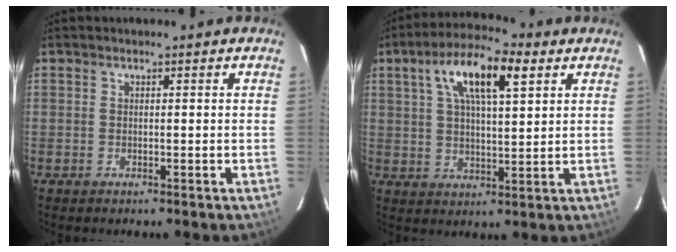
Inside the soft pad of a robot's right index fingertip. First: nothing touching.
{"total": 12.5, "force": [5.7, 4.0, 10.4], "torque": [-0.185, 0.025, 0.096]}